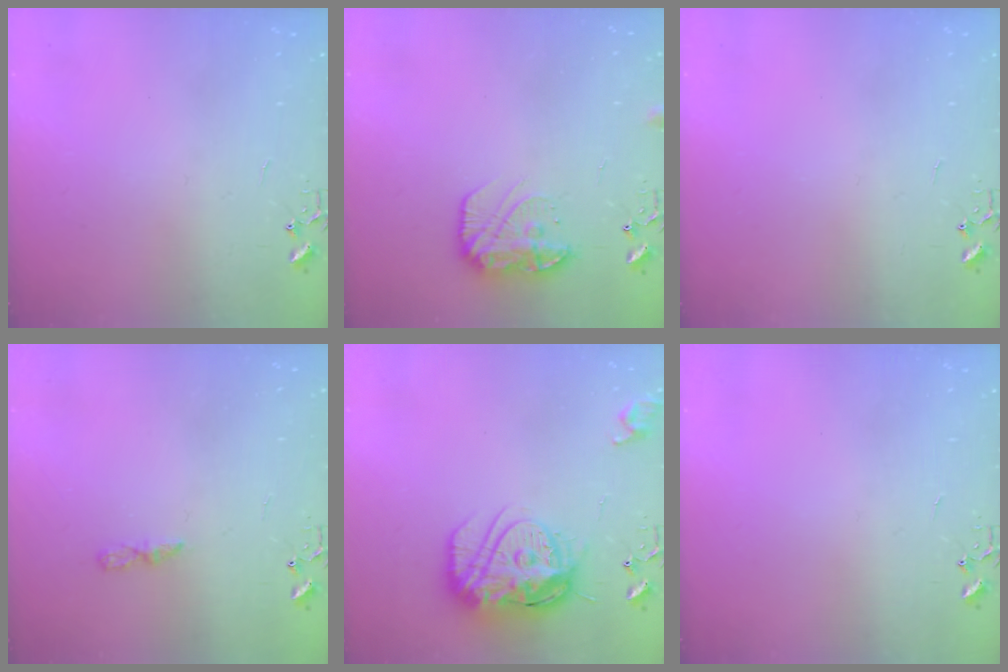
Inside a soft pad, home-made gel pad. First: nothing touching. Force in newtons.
{"total": 12.8, "press": 12.8, "slide": 0.7}
{"total": 0.0}
{"total": 5.5, "press": 5.4, "slide": 0.4}
{"total": 17.6, "press": 17.5, "slide": 1.6}
{"total": 0.0}